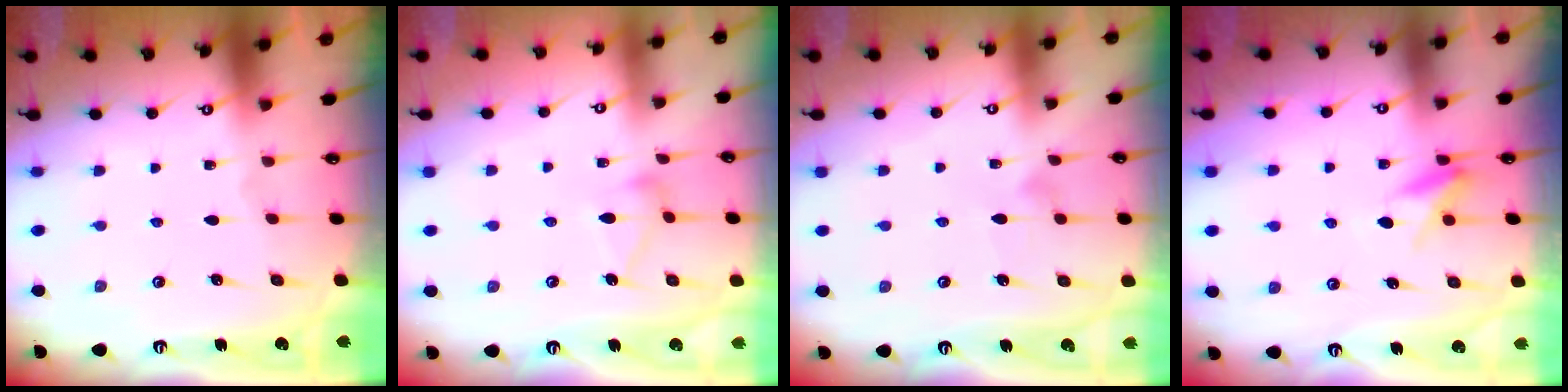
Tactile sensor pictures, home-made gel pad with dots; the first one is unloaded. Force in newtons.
{"total": 8.1, "press": 8.1, "slide": 0.4}
{"total": 5.9, "press": 5.9, "slide": 0.4}
{"total": 5.9, "press": 5.8, "slide": 1.2}